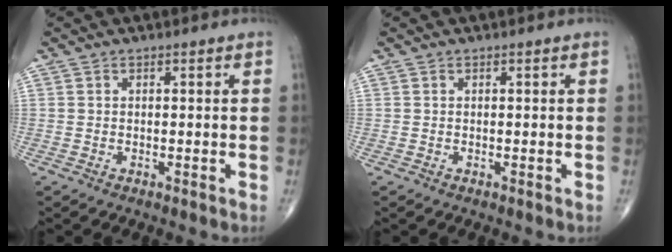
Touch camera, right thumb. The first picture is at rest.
{"total": 0.0}